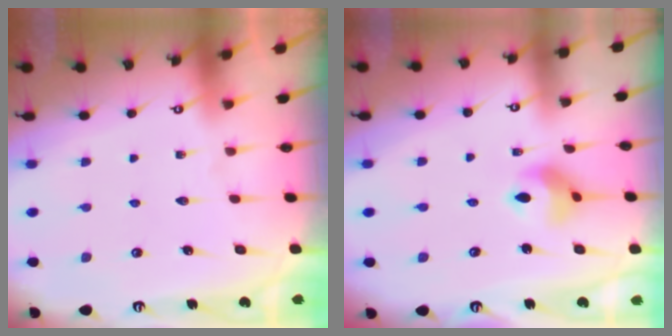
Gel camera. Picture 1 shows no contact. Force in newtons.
{"total": 7.2, "press": 7.2, "slide": 0.2}